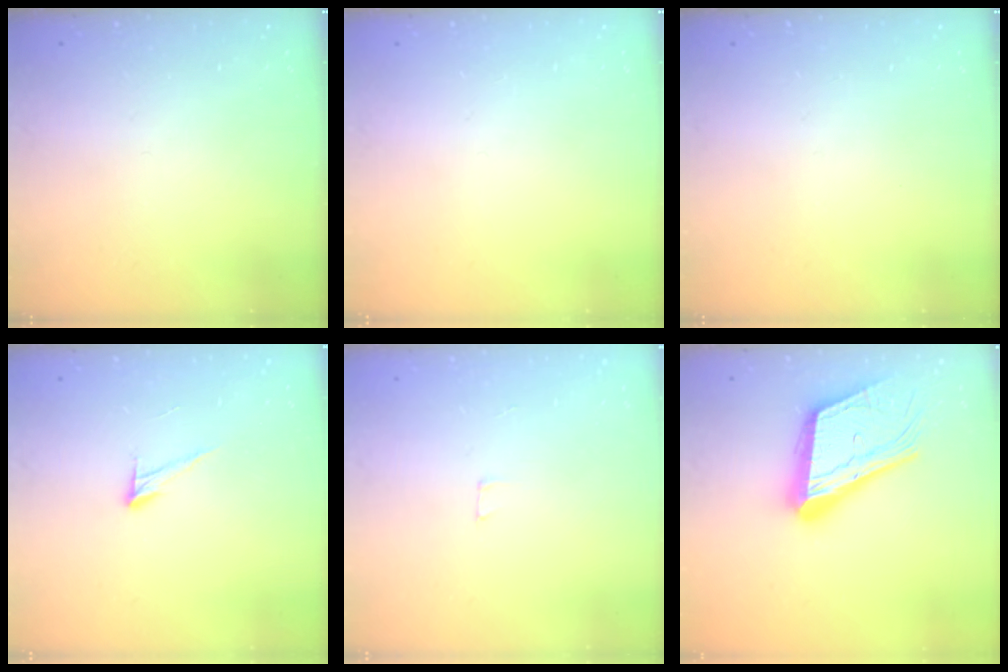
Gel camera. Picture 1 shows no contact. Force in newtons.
{"total": 0.0}
{"total": 0.0}
{"total": 7.1, "press": 7.0, "slide": 0.4}
{"total": 1.8, "press": 1.8, "slide": 0.1}
{"total": 23.2, "press": 22.8, "slide": 3.7}